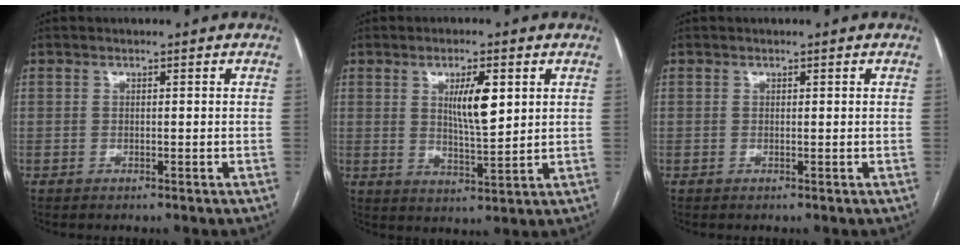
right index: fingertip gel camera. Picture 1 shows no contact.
{"total": 7.0, "force": [2.2, 1.6, 6.4], "torque": [-0.109, -0.004, 0.040]}
{"total": 0.0}